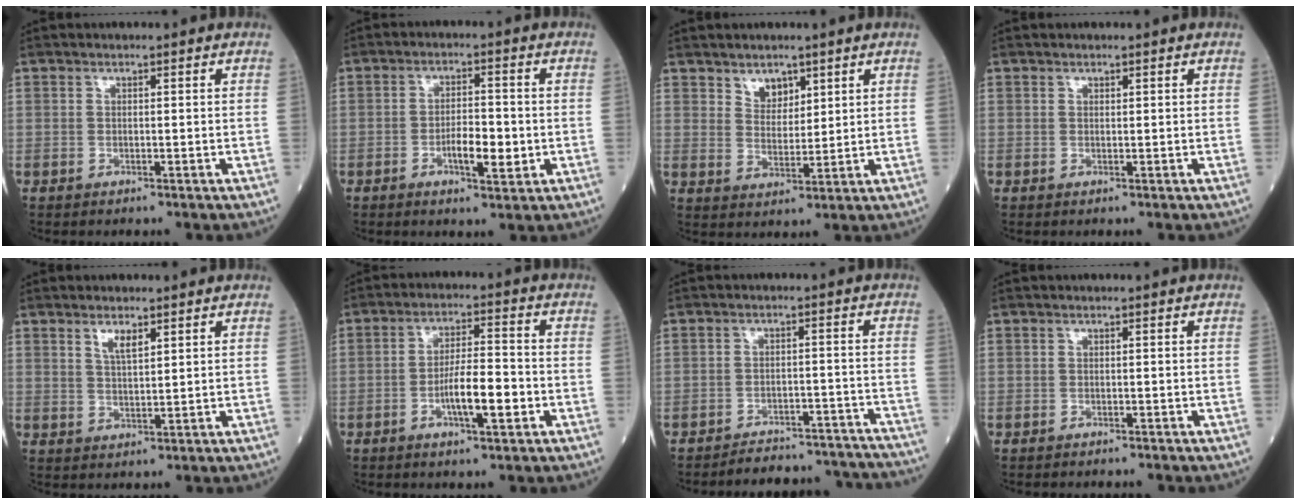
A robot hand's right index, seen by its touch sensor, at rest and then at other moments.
{"total": 5.6, "force": [-1.4, 1.5, 5.2], "torque": [-0.088, -0.001, -0.022]}
{"total": 3.8, "force": [2.6, 2.2, 1.8], "torque": [-0.028, -0.002, 0.052]}
{"total": 0.0}
{"total": 3.0, "force": [1.8, 0.7, 2.3], "torque": [-0.046, 0.000, 0.038]}
{"total": 7.7, "force": [-2.4, 1.3, 7.2], "torque": [-0.129, 0.004, -0.040]}
{"total": 14.1, "force": [-13.7, 2.8, 1.6], "torque": [0.000, 0.026, -0.161]}
{"total": 1.2, "force": [-1.1, 0.3, 0.3], "torque": [-0.009, -0.002, -0.015]}